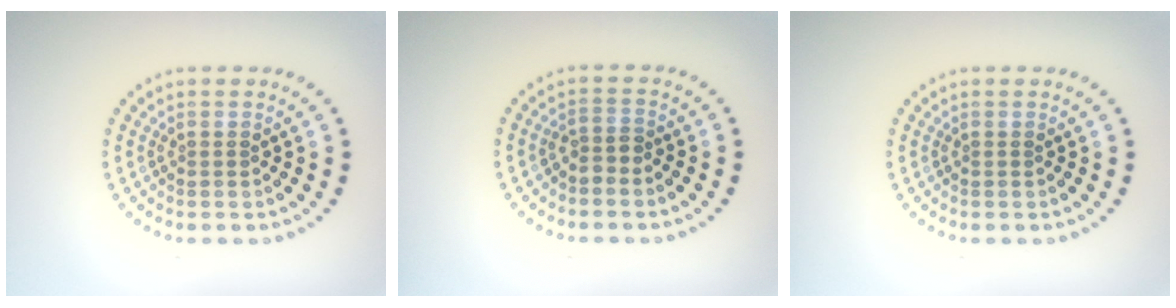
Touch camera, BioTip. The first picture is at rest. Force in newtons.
{"total": 1.5, "press": 1.2, "slide": 0.9}
{"total": 0.0}